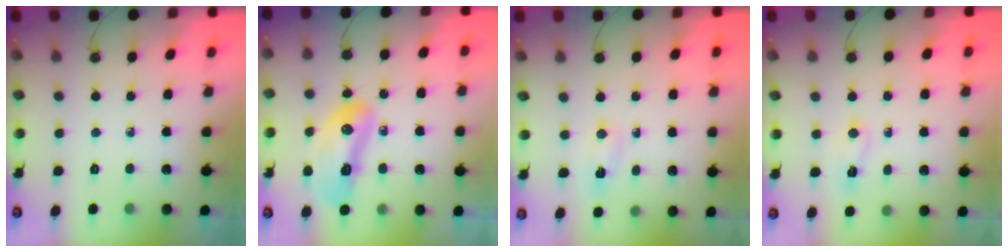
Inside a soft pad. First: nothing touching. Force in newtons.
{"total": 13.1, "press": 13.0, "slide": 1.3}
{"total": 2.6, "press": 1.3, "slide": 2.2}
{"total": 4.4, "press": 4.1, "slide": 1.5}